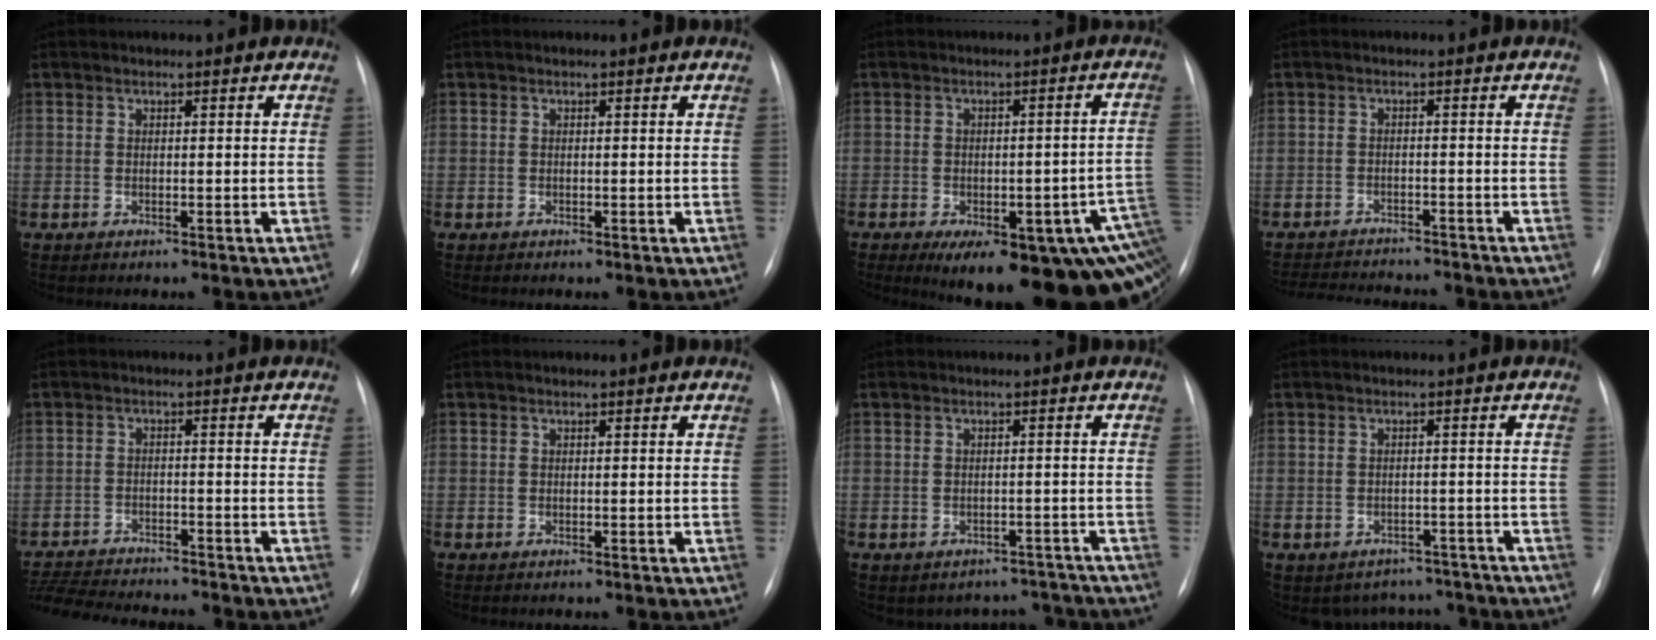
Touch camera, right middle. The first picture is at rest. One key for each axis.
{"total": 0.0}
{"total": 21.6, "fx": -10.5, "fy": 6.8, "fz": 17.5, "tx": -0.146, "ty": 0.005, "tz": -0.116}
{"total": 11.0, "fx": -10.4, "fy": 1.5, "fz": 3.3, "tx": -0.057, "ty": -0.003, "tz": -0.141}
{"total": 12.4, "fx": -11.6, "fy": 1.3, "fz": 4.2, "tx": -0.075, "ty": -0.006, "tz": -0.174}
{"total": 0.0}
{"total": 6.7, "fx": -5.9, "fy": 3.2, "fz": -0.4, "tx": 0.021, "ty": 0.032, "tz": -0.060}
{"total": 6.2, "fx": -5.2, "fy": 3.4, "fz": 0.1, "tx": 0.011, "ty": 0.020, "tz": -0.060}